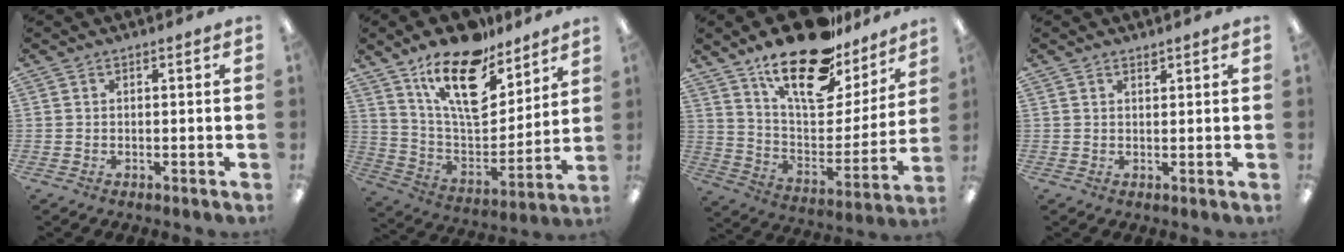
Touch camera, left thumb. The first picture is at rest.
{"total": 20.5, "force": [13.5, 9.1, 12.4], "torque": [-0.206, -0.086, 0.236]}
{"total": 23.5, "force": [16.8, 9.9, 13.1], "torque": [-0.200, -0.107, 0.290]}
{"total": 1.2, "force": [1.1, 0.2, 0.1], "torque": [-0.003, -0.001, 0.022]}